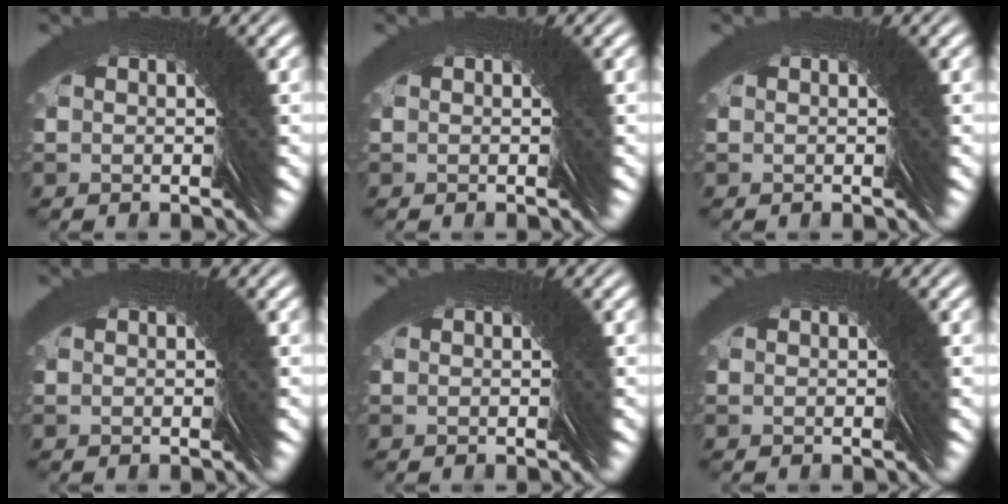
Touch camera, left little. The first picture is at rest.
{"total": 0.0}
{"total": 0.0}
{"total": 0.0}
{"total": 0.0}
{"total": 0.0}